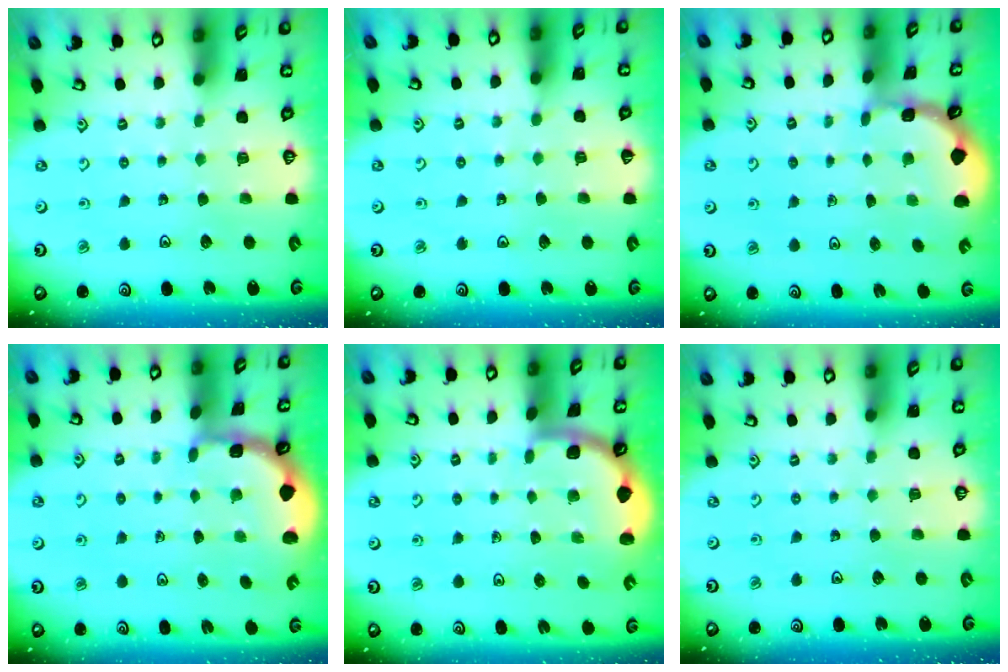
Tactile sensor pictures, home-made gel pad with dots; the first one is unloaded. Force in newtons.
{"total": 1.7, "press": 1.7, "slide": 0.1}
{"total": 1.5, "press": 1.5, "slide": 0.2}
{"total": 1.8, "press": 1.8, "slide": 0.2}
{"total": 1.8, "press": 1.8, "slide": 0.1}
{"total": 0.0}